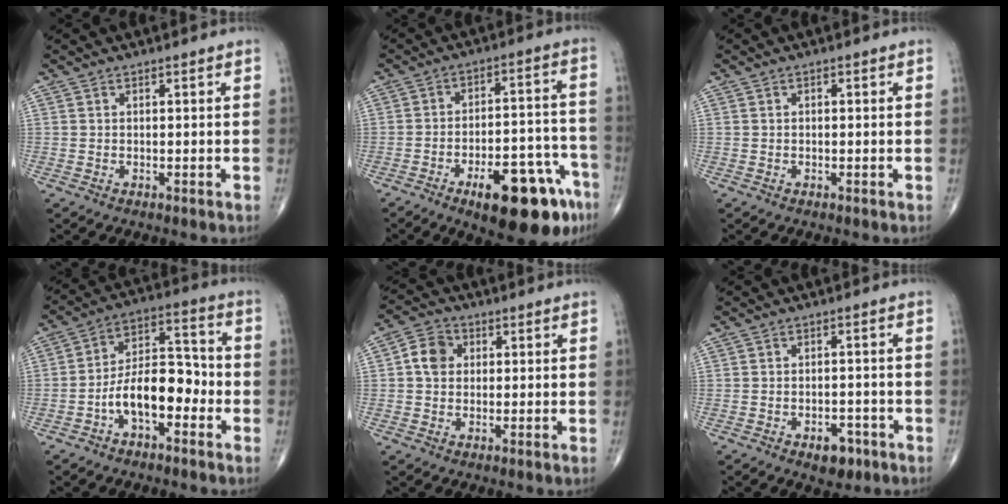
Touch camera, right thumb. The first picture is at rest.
{"total": 18.7, "force": [-10.4, 6.5, 14.1], "torque": [-0.143, 0.069, -0.140]}
{"total": 0.5, "force": [0.1, 0.3, 0.4], "torque": [-0.008, 0.001, 0.002]}
{"total": 12.0, "force": [-4.1, 6.4, 9.2], "torque": [-0.137, 0.049, -0.079]}
{"total": 5.4, "force": [0.7, 4.4, 2.9], "torque": [-0.043, 0.010, 0.004]}
{"total": 4.4, "force": [-2.4, 2.6, 2.6], "torque": [-0.017, 0.014, -0.030]}